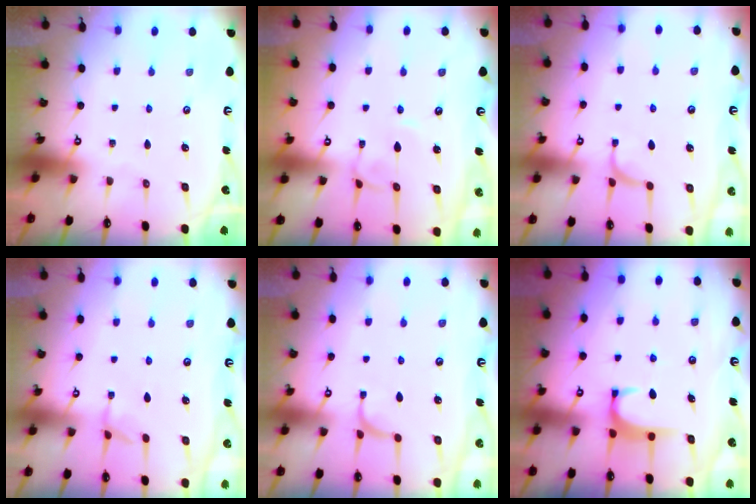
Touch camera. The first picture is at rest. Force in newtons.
{"total": 3.3, "press": 3.3, "slide": 0.1}
{"total": 2.2, "press": 2.2, "slide": 0.4}
{"total": 2.7, "press": 2.7, "slide": 0.5}
{"total": 2.2, "press": 2.2, "slide": 0.4}
{"total": 1.9, "press": 1.9, "slide": 0.5}